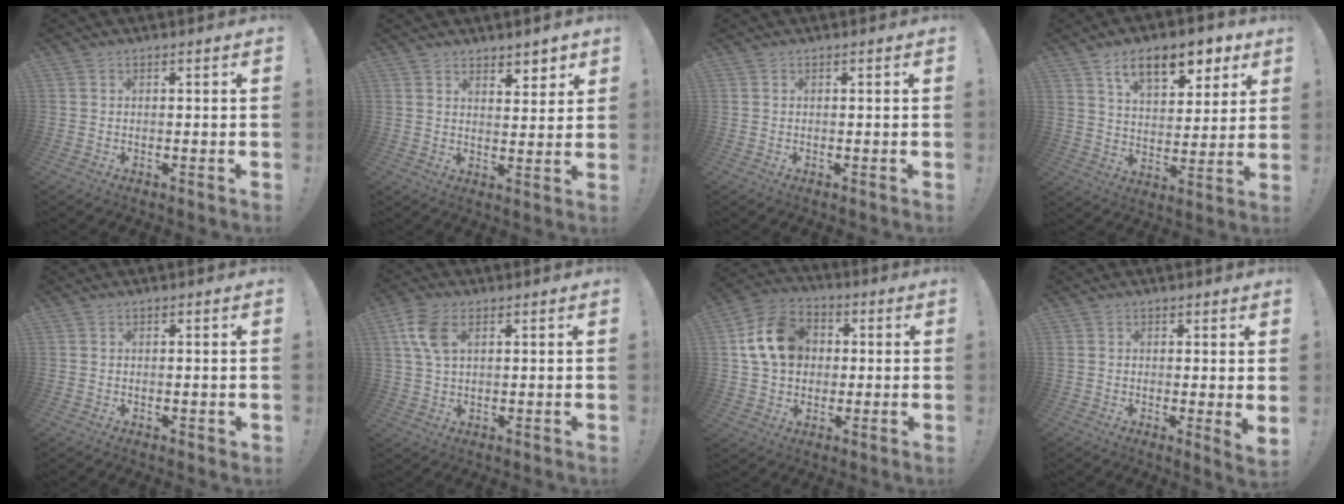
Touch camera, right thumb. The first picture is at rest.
{"total": 4.6, "force": [3.9, 2.0, 1.2], "torque": [0.002, -0.035, 0.070]}
{"total": 0.0}
{"total": 13.9, "force": [8.3, 6.9, 8.7], "torque": [-0.130, -0.040, 0.144]}
{"total": 0.9, "force": [0.4, 0.6, 0.5], "torque": [-0.011, 0.002, 0.007]}
{"total": 8.2, "force": [3.0, 4.7, 6.0], "torque": [-0.128, -0.003, 0.057]}
{"total": 15.9, "force": [3.0, 12.6, 9.1], "torque": [-0.148, 0.008, 0.068]}
{"total": 3.0, "force": [1.2, 0.7, 2.7], "torque": [-0.033, -0.011, 0.022]}